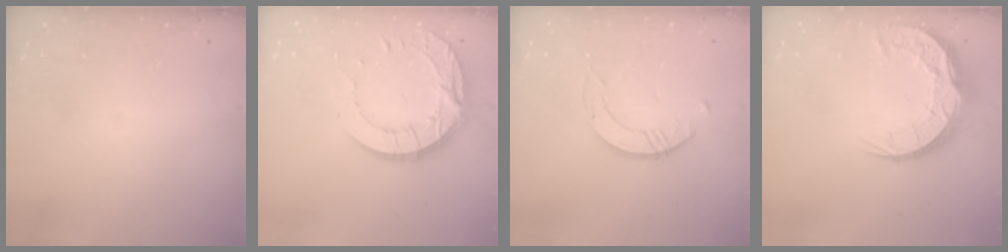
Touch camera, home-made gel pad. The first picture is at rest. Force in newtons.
{"total": 15.2, "press": 15.2, "slide": 1.2}
{"total": 1.6, "press": 1.6, "slide": 0.2}
{"total": 15.1, "press": 15.1, "slide": 1.2}